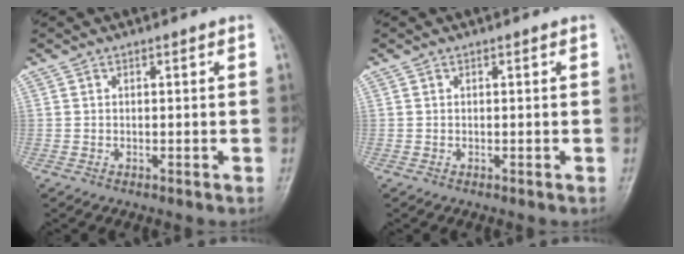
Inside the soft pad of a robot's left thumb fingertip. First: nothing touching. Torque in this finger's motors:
{"motor_torque": [0.00, 0.00, -0.06, -0.01, 0.00]}